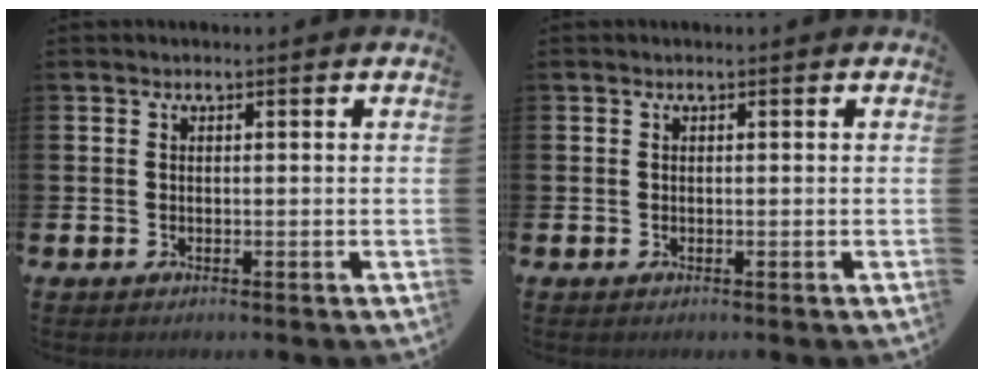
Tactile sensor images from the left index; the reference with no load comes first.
{"total": 0.0}